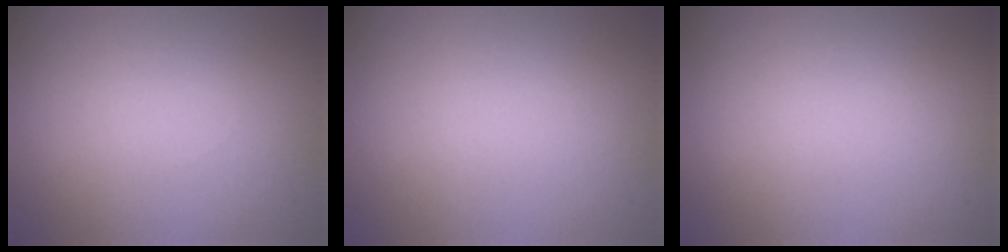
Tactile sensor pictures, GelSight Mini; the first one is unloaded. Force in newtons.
{"total": 0.0}
{"total": 0.0}